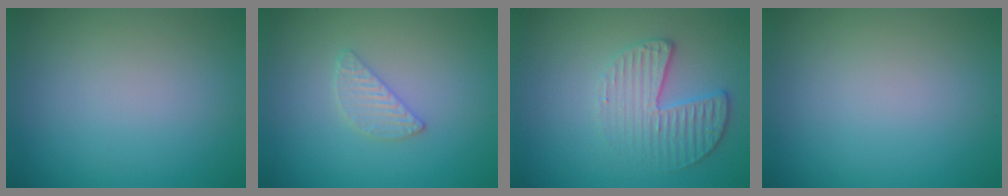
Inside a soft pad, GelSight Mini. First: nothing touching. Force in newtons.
{"total": 1.9, "press": 1.8, "slide": 0.2}
{"total": 3.3, "press": 3.0, "slide": 1.5}
{"total": 0.0}